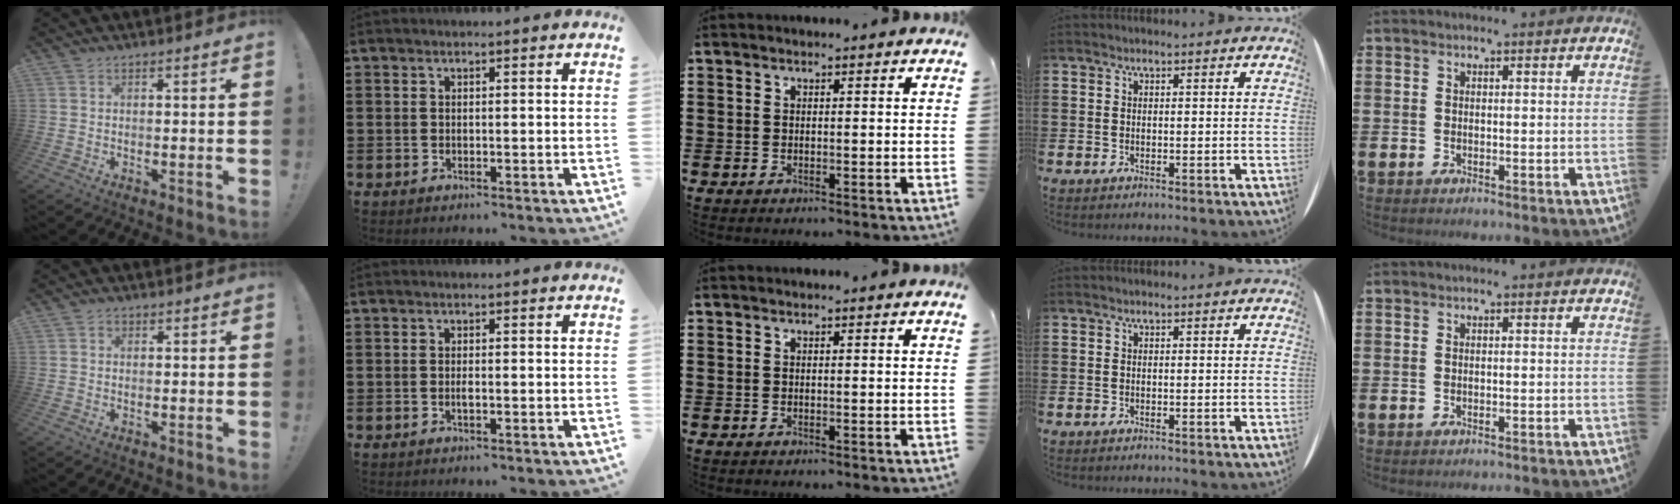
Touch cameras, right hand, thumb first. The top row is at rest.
{"thumb": {"total": 0.8, "force": [0.1, 0.8, 0.2], "torque": [-0.001, 0.002, 0.001]}, "index": {"total": 0.9, "force": [-0.3, 0.2, 0.9], "torque": [-0.024, -0.004, -0.007]}, "little": {"total": 0.7, "force": [-0.6, -0.2, 0.0], "torque": [0.000, 0.000, -0.014]}}